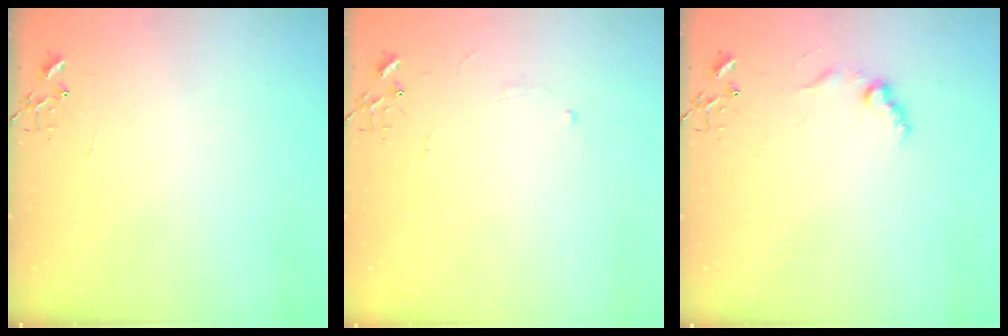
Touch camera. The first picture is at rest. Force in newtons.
{"total": 2.9, "press": 2.8, "slide": 0.5}
{"total": 7.9, "press": 7.9, "slide": 0.5}